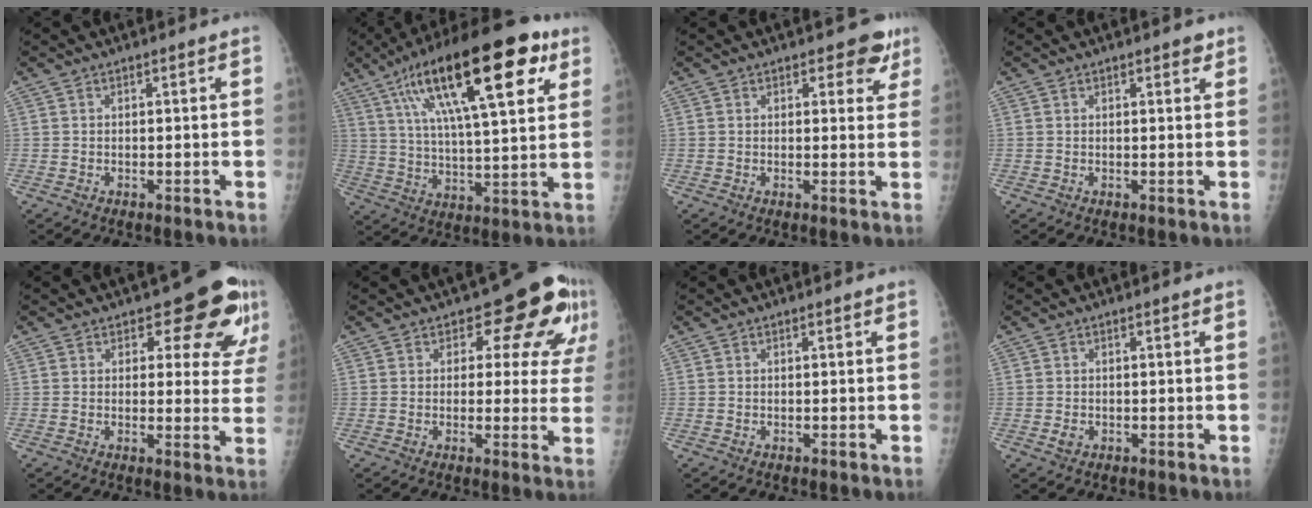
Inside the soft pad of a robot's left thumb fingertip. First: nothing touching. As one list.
[{"total": 25.2, "force": [11.8, 8.0, 20.8], "torque": [-0.323, -0.006, 0.187]}, {"total": 4.7, "force": [3.0, 2.7, 2.5], "torque": [0.009, -0.011, 0.031]}, {"total": 1.5, "force": [1.0, 0.7, 0.9], "torque": [-0.002, -0.003, 0.009]}, {"total": 11.1, "force": [7.1, 5.4, 6.6], "torque": [-0.031, -0.039, 0.071]}, {"total": 11.5, "force": [5.7, 6.7, 7.5], "torque": [-0.036, -0.021, 0.055]}, {"total": 0.0}, {"total": 1.2, "force": [-0.3, 1.0, 0.7], "torque": [-0.010, 0.000, -0.003]}]